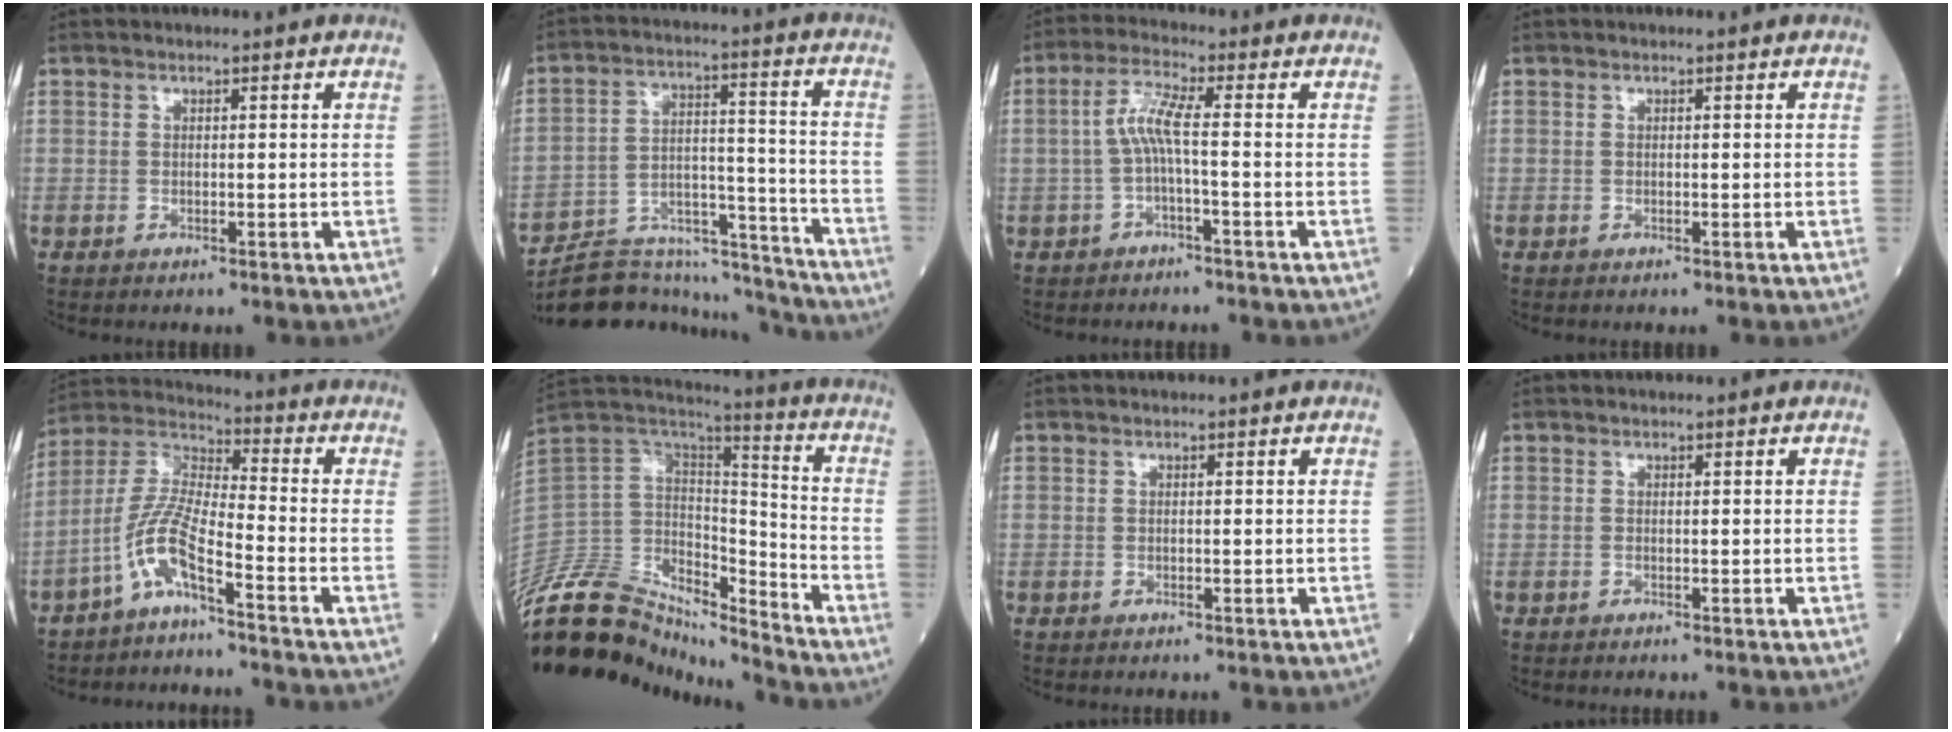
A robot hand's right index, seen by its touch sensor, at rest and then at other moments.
{"total": 17.0, "force": [-16.6, 2.6, 2.4], "torque": [-0.036, 0.046, -0.257]}
{"total": 4.8, "force": [-0.7, 0.1, 4.8], "torque": [-0.102, 0.015, -0.012]}
{"total": 0.0}
{"total": 8.2, "force": [-4.9, 0.8, 6.5], "torque": [-0.156, 0.005, -0.103]}
{"total": 21.0, "force": [-19.0, 6.7, 5.7], "torque": [-0.132, 0.053, -0.331]}
{"total": 0.0}
{"total": 0.0}